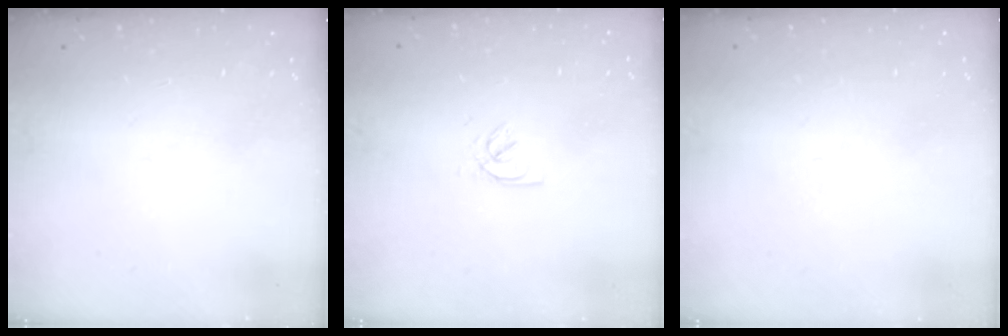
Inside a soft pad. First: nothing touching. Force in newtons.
{"total": 2.3, "press": 2.2, "slide": 0.3}
{"total": 1.8, "press": 1.6, "slide": 0.6}